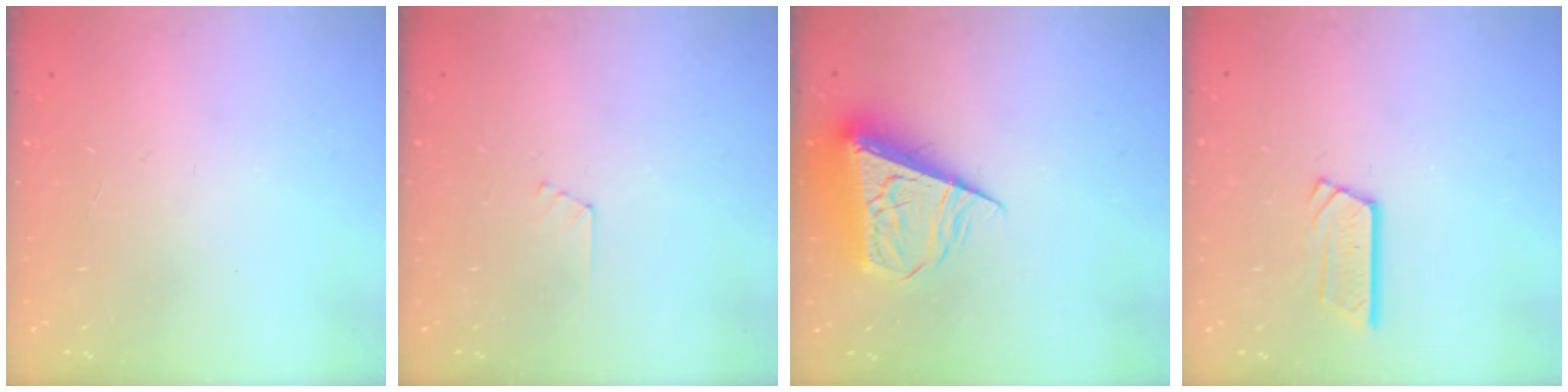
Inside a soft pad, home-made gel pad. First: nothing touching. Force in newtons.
{"total": 4.9, "press": 4.9, "slide": 0.5}
{"total": 10.1, "press": 10.1, "slide": 1.3}
{"total": 5.7, "press": 5.7, "slide": 0.4}